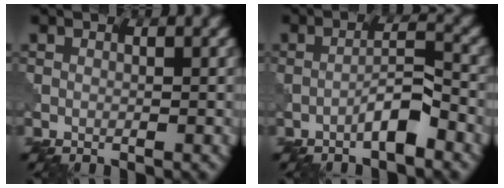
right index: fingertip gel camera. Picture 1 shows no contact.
{"total": 3.0, "force": [-2.1, 0.2, 2.2], "torque": [-0.044, 0.016, -0.035]}